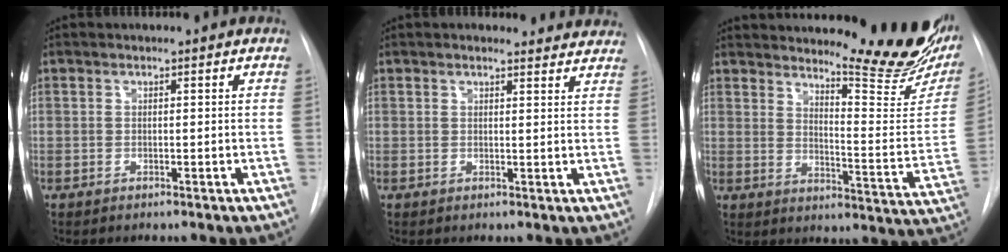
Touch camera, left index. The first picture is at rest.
{"total": 9.0, "force": [8.5, 2.1, 1.9], "torque": [0.001, 0.001, 0.072]}
{"total": 21.6, "force": [18.3, 3.2, 11.1], "torque": [-0.146, -0.084, 0.222]}